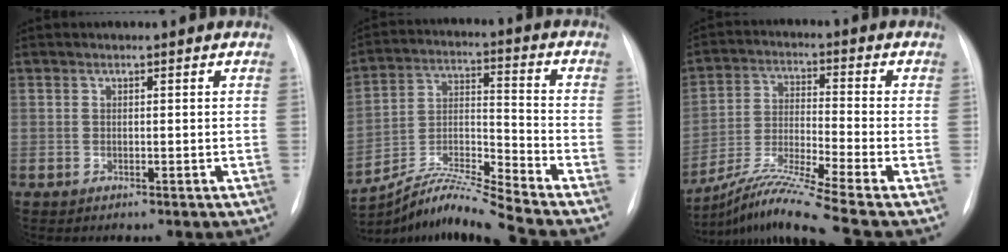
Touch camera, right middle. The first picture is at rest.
{"total": 11.2, "force": [-10.4, -2.5, 3.2], "torque": [-0.065, 0.006, -0.192]}
{"total": 12.3, "force": [-9.7, -2.4, 7.1], "torque": [-0.144, -0.017, -0.176]}